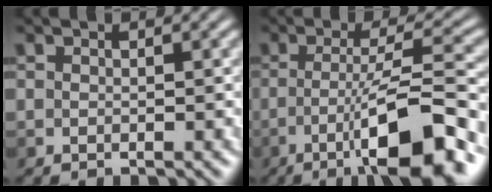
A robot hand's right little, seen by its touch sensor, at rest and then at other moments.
{"total": 9.1, "force": [-4.2, 1.6, 8.0], "torque": [-0.117, 0.012, -0.078]}